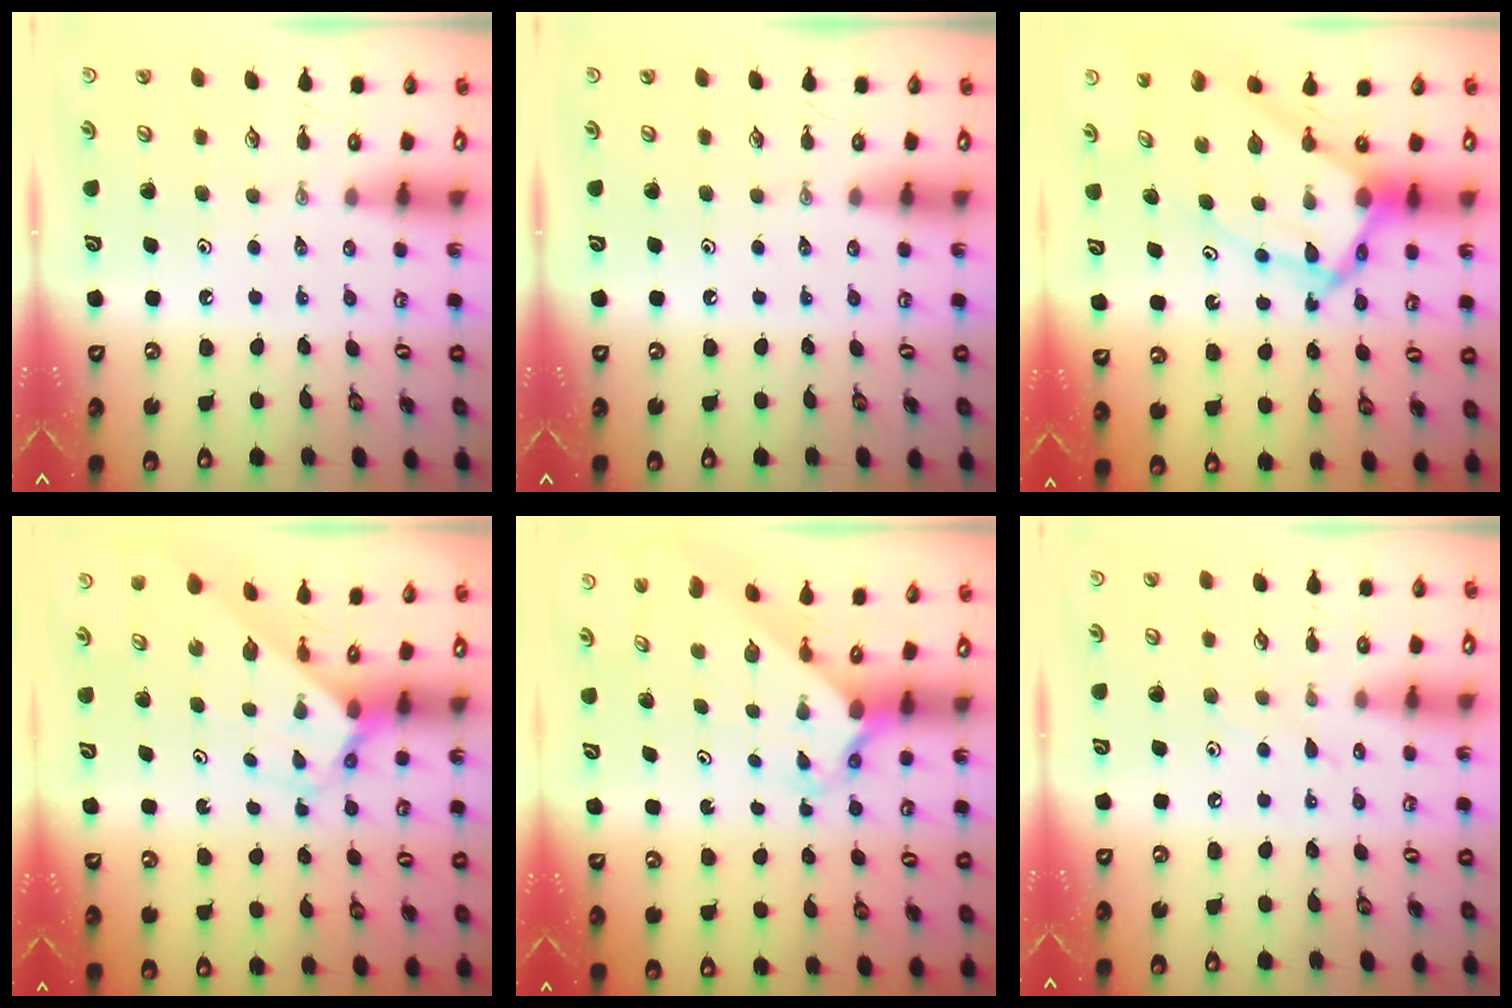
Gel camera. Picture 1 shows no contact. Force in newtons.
{"total": 0.0}
{"total": 10.2, "press": 10.2, "slide": 1.0}
{"total": 2.7, "press": 2.7, "slide": 0.2}
{"total": 2.4, "press": 2.4, "slide": 0.3}
{"total": 3.8, "press": 3.7, "slide": 0.6}